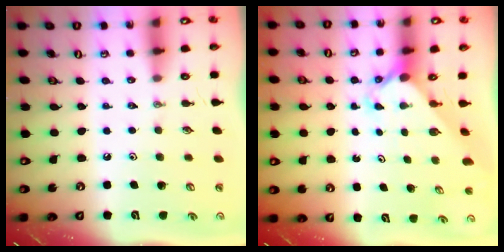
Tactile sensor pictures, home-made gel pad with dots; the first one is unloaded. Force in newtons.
{"total": 2.4, "press": 2.4, "slide": 0.2}